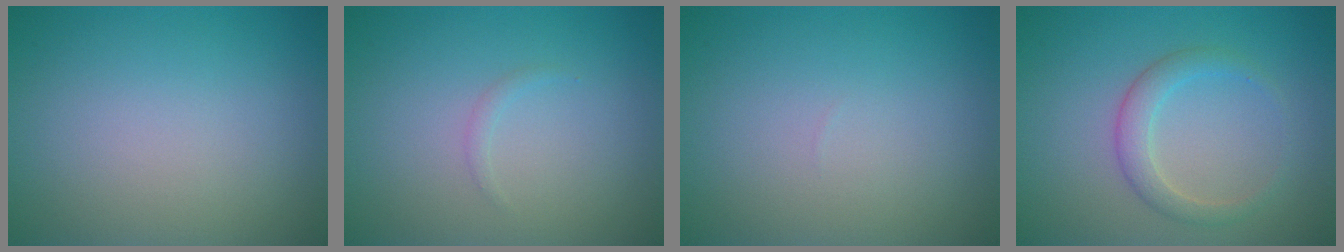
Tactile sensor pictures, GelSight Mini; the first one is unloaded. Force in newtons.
{"total": 0.6, "press": 0.6, "slide": 0.1}
{"total": 0.0}
{"total": 2.3, "press": 2.3, "slide": 0.1}